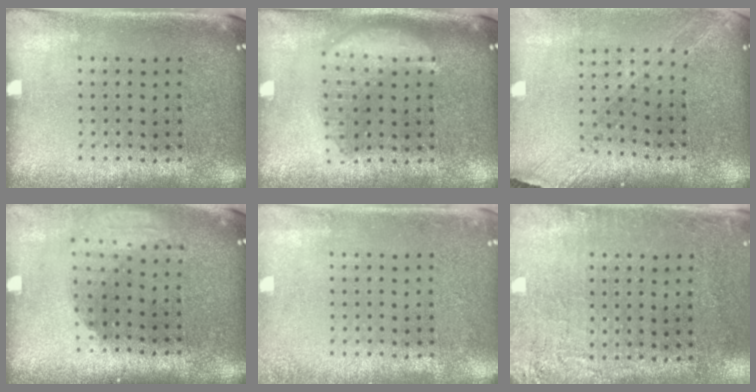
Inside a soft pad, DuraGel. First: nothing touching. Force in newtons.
{"total": 2.9, "press": 2.9, "slide": 0.3}
{"total": 1.4, "press": 1.4, "slide": 0.1}
{"total": 1.9, "press": 1.5, "slide": 1.2}
{"total": 1.1, "press": 1.1, "slide": 0.1}
{"total": 2.7, "press": 2.3, "slide": 1.4}